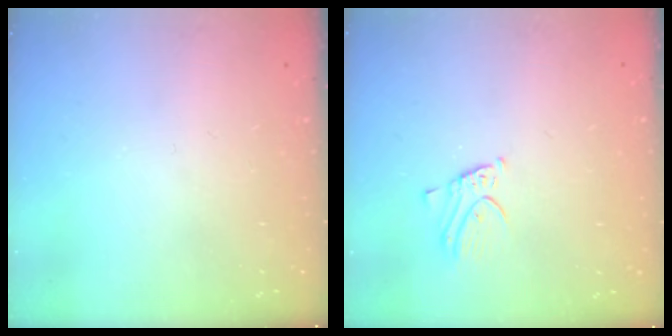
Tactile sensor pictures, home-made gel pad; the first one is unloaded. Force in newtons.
{"total": 2.8, "press": 2.8, "slide": 0.1}